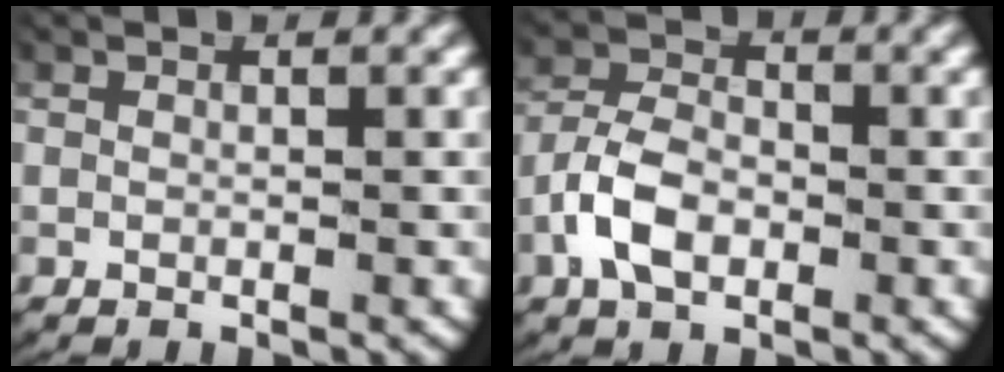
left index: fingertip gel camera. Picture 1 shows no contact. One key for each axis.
{"total": 4.5, "fx": -1.5, "fy": 3.1, "fz": 2.8, "tx": -0.063, "ty": -0.009, "tz": -0.023}